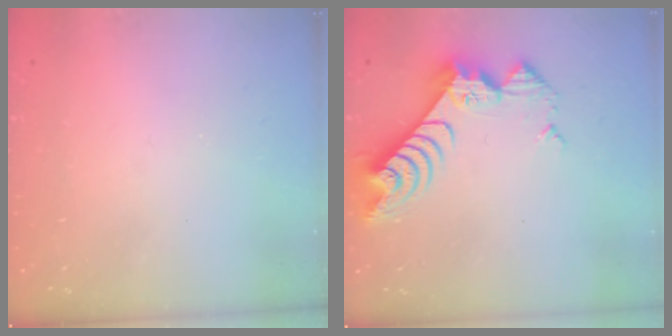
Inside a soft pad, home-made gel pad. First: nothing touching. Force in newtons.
{"total": 10.4, "press": 10.4, "slide": 1.1}